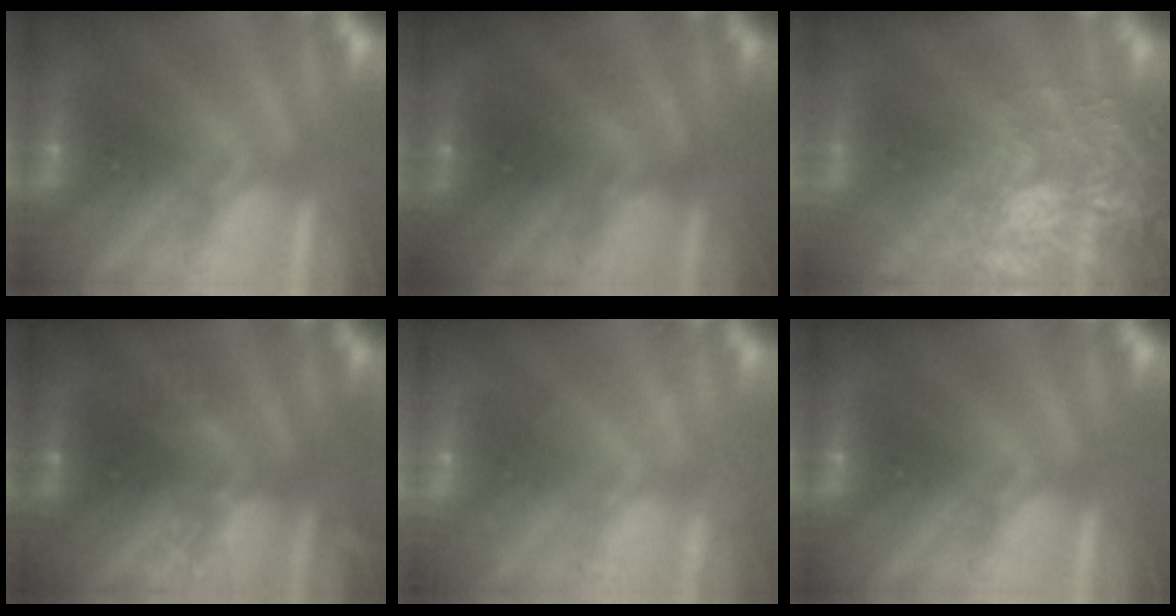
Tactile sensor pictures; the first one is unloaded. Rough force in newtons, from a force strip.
{"total": 2.7}
{"total": 6.6}
{"total": 3.3}
{"total": 2.0}
{"total": 0.0}